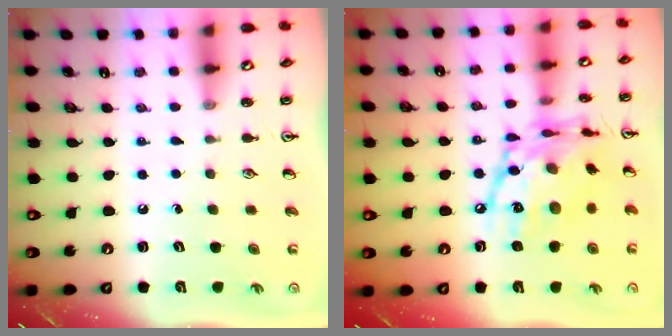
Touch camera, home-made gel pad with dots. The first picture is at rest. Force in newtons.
{"total": 18.8, "press": 18.7, "slide": 1.4}